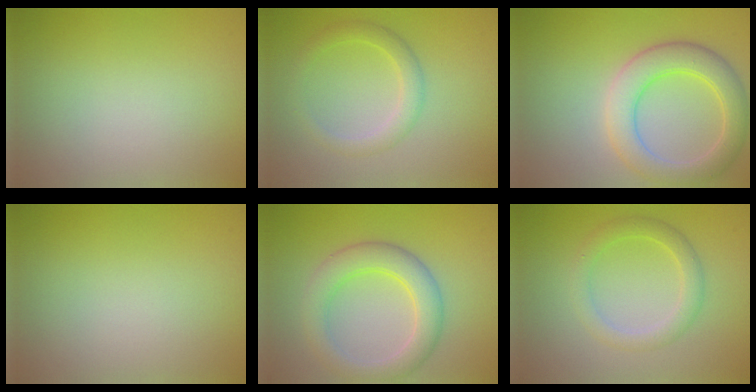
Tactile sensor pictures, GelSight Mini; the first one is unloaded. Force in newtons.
{"total": 2.4, "press": 2.4, "slide": 0.1}
{"total": 5.6, "press": 5.6, "slide": 0.7}
{"total": 0.0}
{"total": 4.9, "press": 4.9, "slide": 0.2}
{"total": 2.7, "press": 2.6, "slide": 0.1}